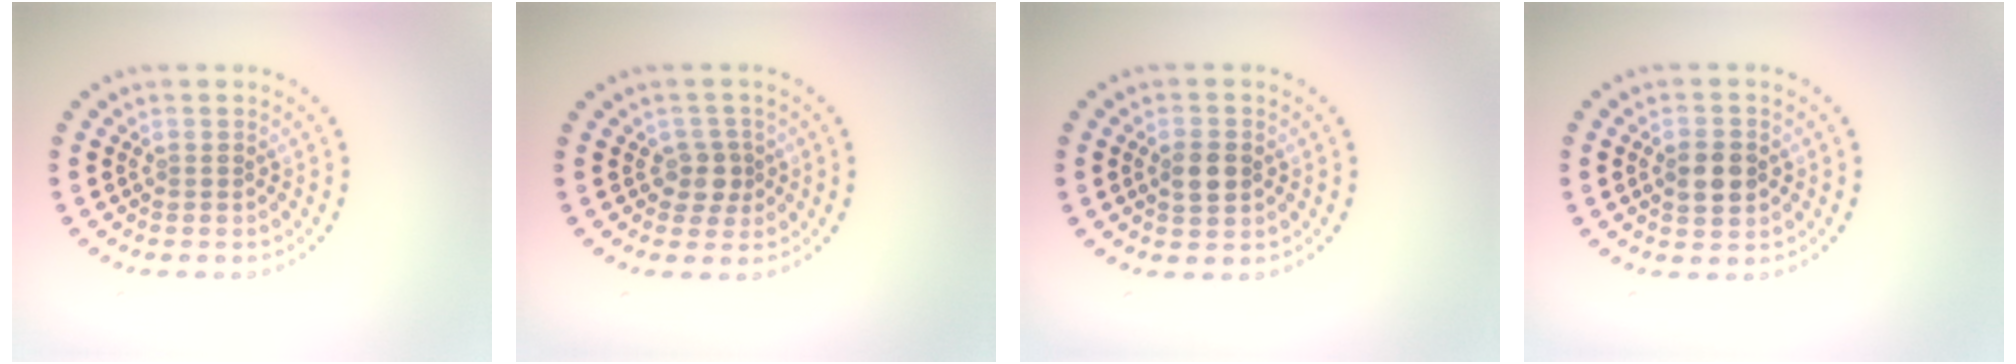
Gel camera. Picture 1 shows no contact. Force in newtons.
{"total": 2.0, "press": 1.7, "slide": 1.0}
{"total": 2.3, "press": 2.2, "slide": 0.3}
{"total": 3.0, "press": 3.0, "slide": 0.1}